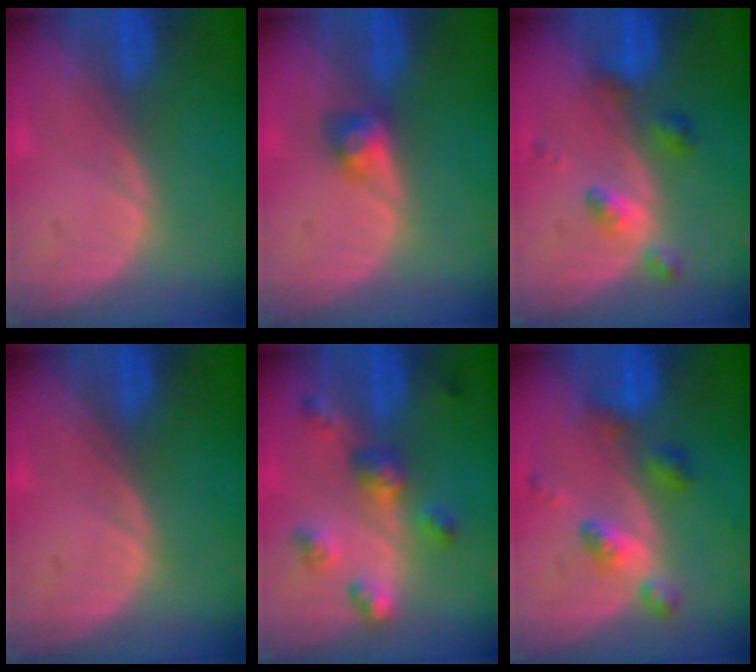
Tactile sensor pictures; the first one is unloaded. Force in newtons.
{"total": 3.0, "press": 2.6, "slide": 1.5}
{"total": 4.2, "press": 4.2, "slide": 0.2}
{"total": 0.0}
{"total": 6.5, "press": 5.8, "slide": 3.0}
{"total": 6.0, "press": 5.2, "slide": 2.8}